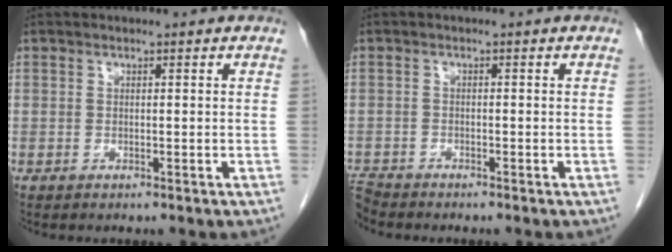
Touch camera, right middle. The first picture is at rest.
{"total": 2.6, "force": [-2.6, 0.1, 0.0], "torque": [0.000, -0.014, -0.049]}